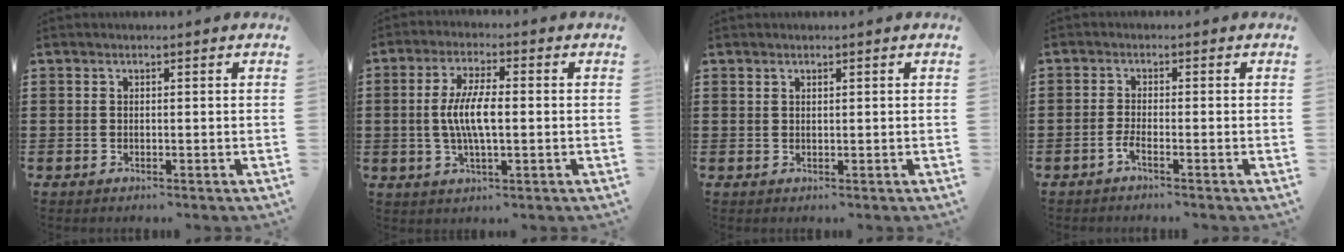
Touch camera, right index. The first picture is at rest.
{"total": 6.7, "force": [-0.5, 1.9, 6.4], "torque": [-0.135, -0.005, -0.015]}
{"total": 0.7, "force": [0.6, 0.3, 0.2], "torque": [-0.005, 0.002, 0.013]}
{"total": 1.9, "force": [-1.4, -0.1, 1.4], "torque": [-0.032, -0.008, -0.027]}